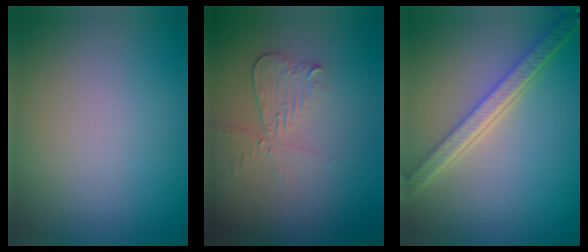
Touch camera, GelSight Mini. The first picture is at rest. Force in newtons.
{"total": 3.0, "press": 2.6, "slide": 1.5}
{"total": 5.5, "press": 4.1, "slide": 3.6}